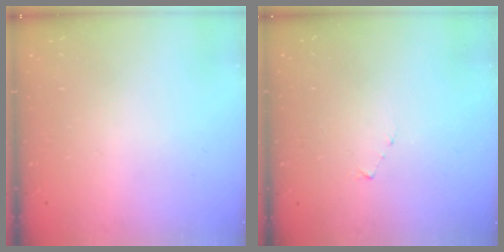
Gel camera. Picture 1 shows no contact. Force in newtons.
{"total": 3.0, "press": 3.0, "slide": 0.3}